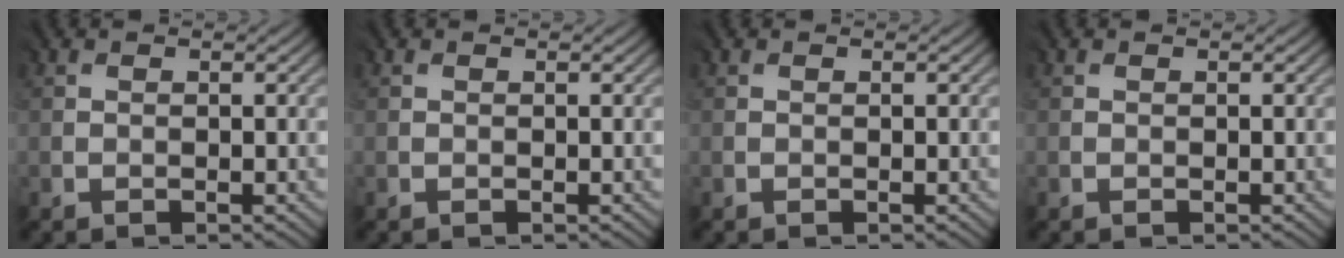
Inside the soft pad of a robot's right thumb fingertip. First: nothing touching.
{"total": 0.0}
{"total": 0.0}
{"total": 0.0}